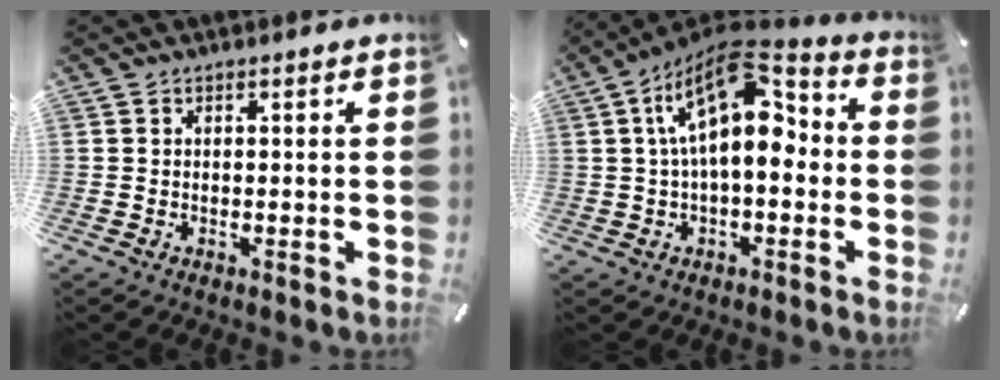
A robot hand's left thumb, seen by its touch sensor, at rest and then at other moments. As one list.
[{"total": 17.0, "force": [4.0, 8.7, 14.0], "torque": [-0.249, -0.019, 0.065]}]